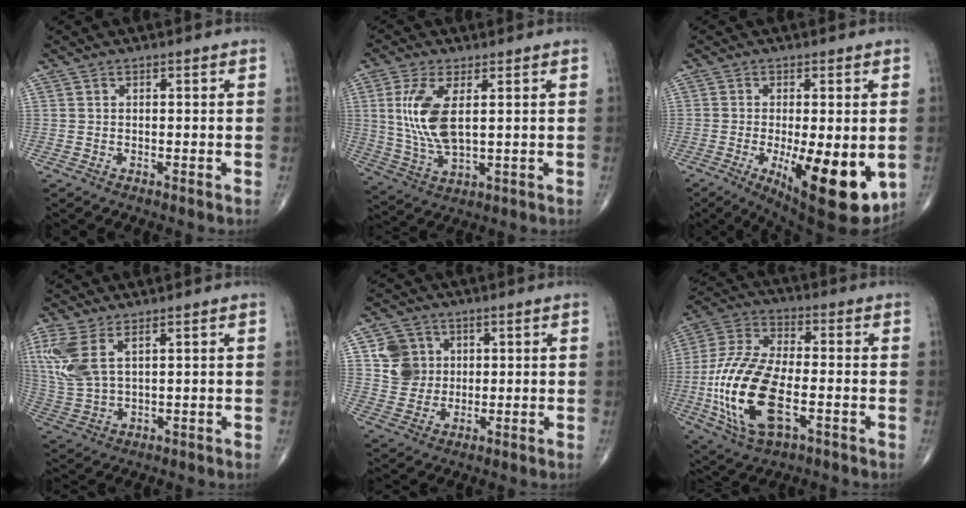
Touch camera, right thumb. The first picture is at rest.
{"total": 10.7, "force": [2.2, 4.5, 9.5], "torque": [-0.210, -0.012, 0.052]}
{"total": 16.3, "force": [-4.0, 5.5, 14.8], "torque": [-0.188, -0.025, -0.041]}
{"total": 9.6, "force": [4.3, 4.2, 7.5], "torque": [-0.192, -0.007, 0.101]}
{"total": 7.2, "force": [2.0, 6.6, 2.0], "torque": [-0.008, -0.006, 0.040]}
{"total": 20.3, "force": [-4.5, 9.7, 17.2], "torque": [-0.365, 0.012, -0.079]}